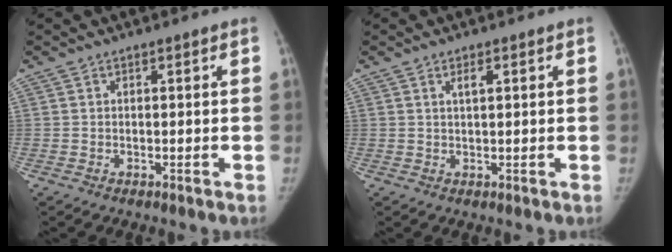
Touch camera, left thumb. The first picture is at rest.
{"total": 1.6, "force": [0.8, 0.4, 1.3], "torque": [-0.022, 0.000, 0.014]}